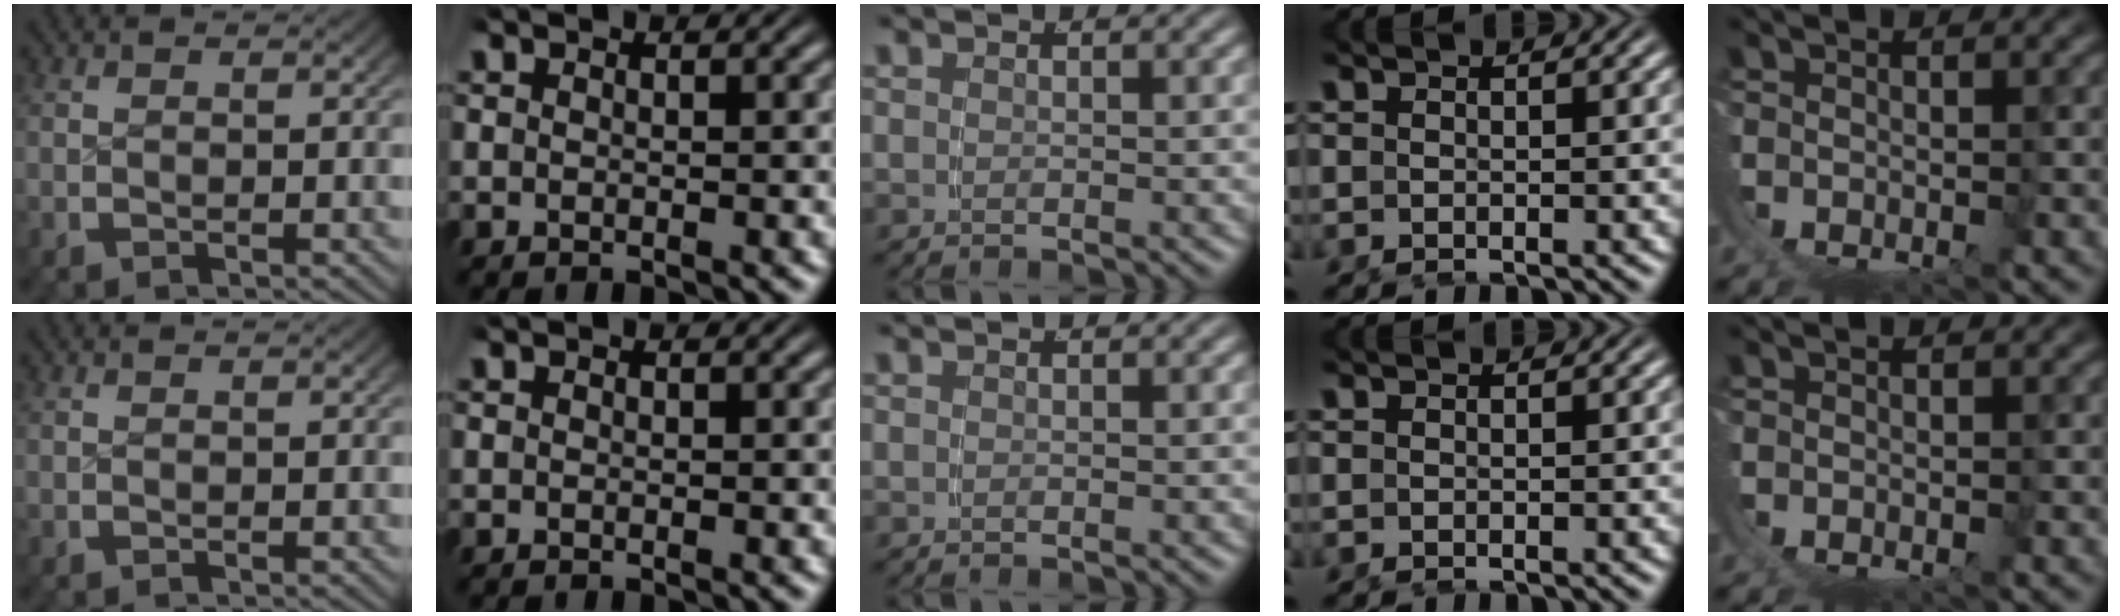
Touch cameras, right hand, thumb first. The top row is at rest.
{}